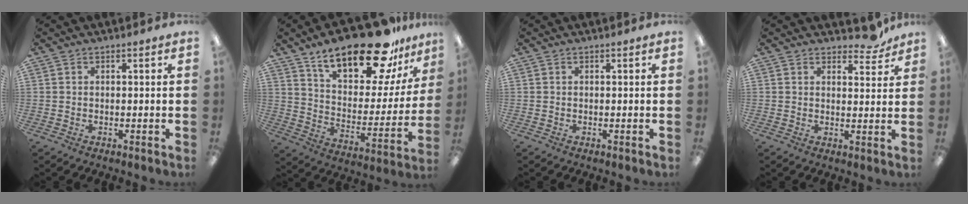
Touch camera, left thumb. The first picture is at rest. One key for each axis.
{"total": 24.1, "fx": 17.8, "fy": 8.5, "fz": 13.7, "tx": -0.219, "ty": -0.109, "tz": 0.301}
{"total": 0.0}
{"total": 5.1, "fx": 4.5, "fy": 1.9, "fz": 1.7, "tx": -0.003, "ty": -0.033, "tz": 0.075}